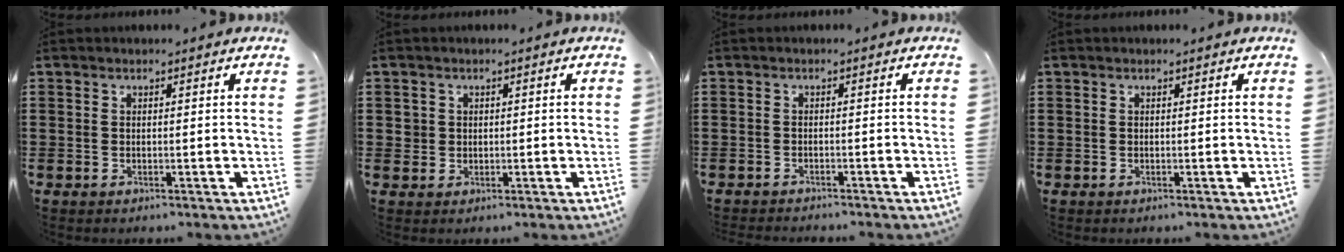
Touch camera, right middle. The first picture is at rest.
{"total": 2.0, "force": [0.3, 1.9, 0.2], "torque": [-0.013, 0.009, 0.003]}
{"total": 1.1, "force": [-1.1, 0.1, 0.0], "torque": [-0.003, 0.003, -0.025]}
{"total": 0.0}